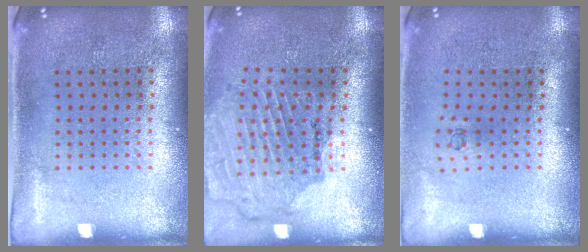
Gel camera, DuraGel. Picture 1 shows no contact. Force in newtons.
{"total": 1.6, "press": 1.6, "slide": 0.2}
{"total": 0.6, "press": 0.2, "slide": 0.5}